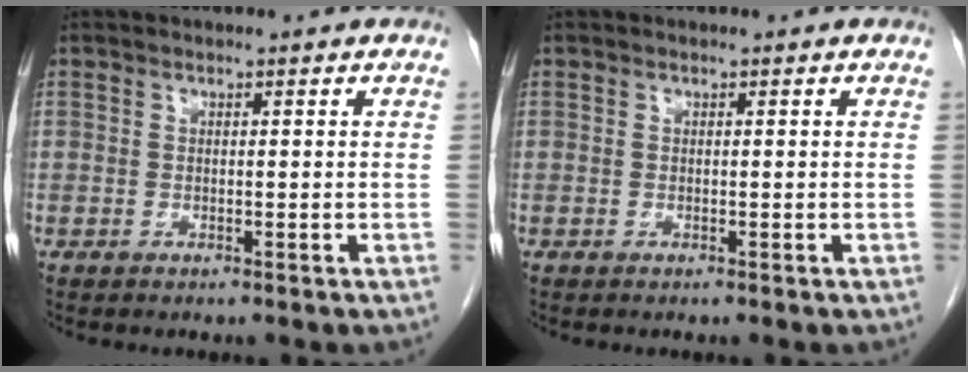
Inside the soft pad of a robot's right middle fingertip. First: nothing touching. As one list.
[{"total": 0.0}]